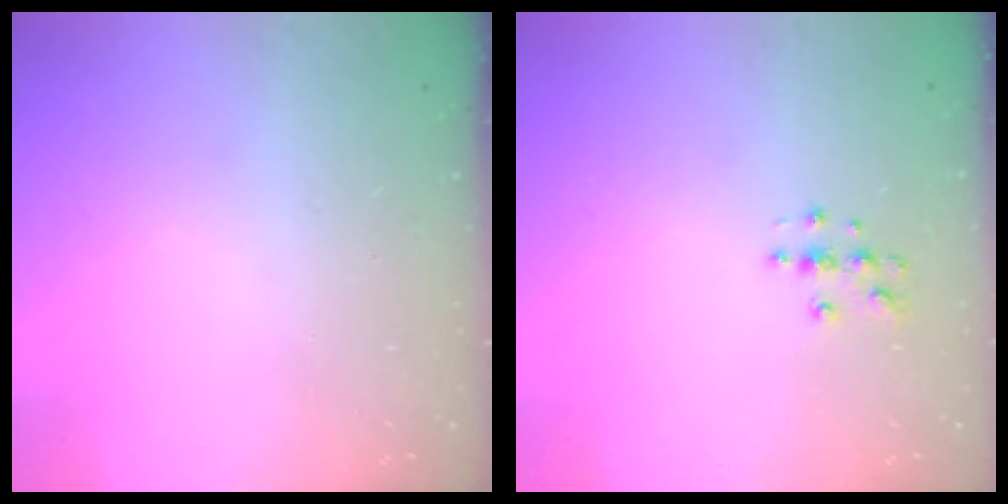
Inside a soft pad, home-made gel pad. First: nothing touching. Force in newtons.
{"total": 3.9, "press": 3.8, "slide": 0.4}